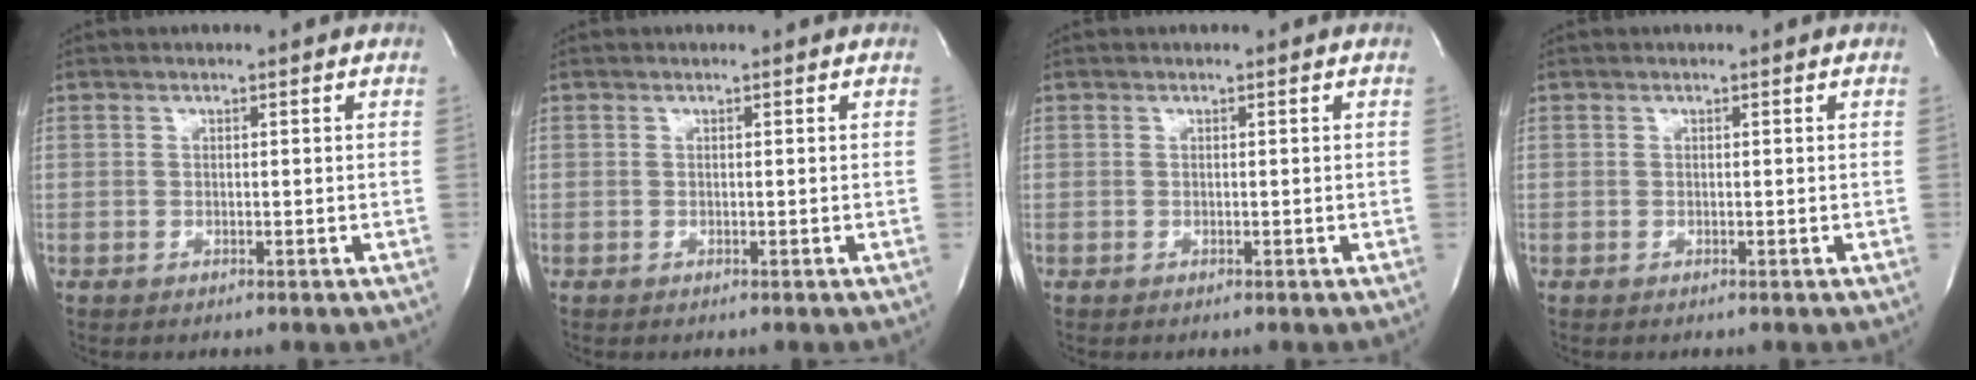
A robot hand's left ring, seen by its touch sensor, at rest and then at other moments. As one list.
[{"total": 0.0}, {"total": 0.0}, {"total": 0.0}]